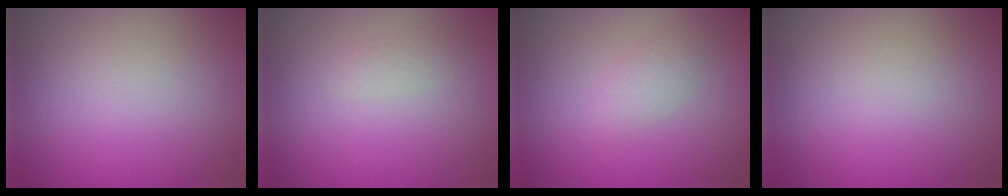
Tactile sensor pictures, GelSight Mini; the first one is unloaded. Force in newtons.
{"total": 1.0, "press": 1.0, "slide": 0.0}
{"total": 1.7, "press": 1.7, "slide": 0.0}
{"total": 0.0}